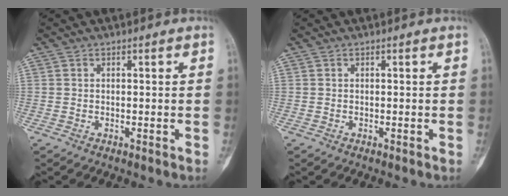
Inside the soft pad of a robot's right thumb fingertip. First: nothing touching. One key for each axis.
{"total": 0.0}